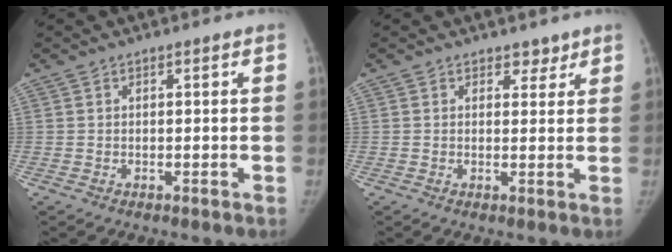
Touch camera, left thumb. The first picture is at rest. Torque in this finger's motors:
{"motor_torque": [0.27, -0.19, 0.53, -0.41, 0.08]}